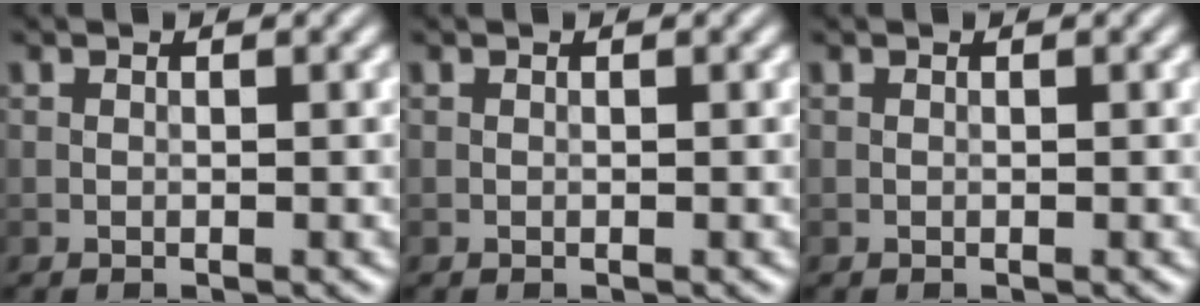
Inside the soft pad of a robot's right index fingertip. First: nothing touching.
{"total": 0.0}
{"total": 0.0}